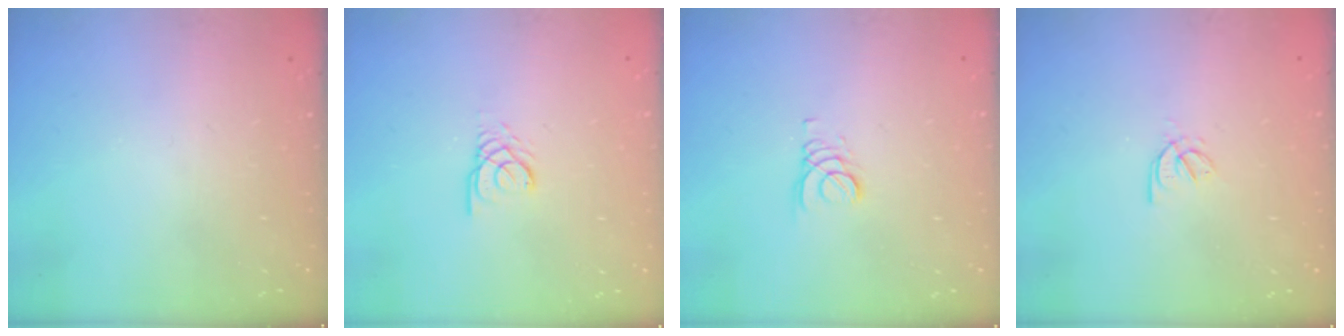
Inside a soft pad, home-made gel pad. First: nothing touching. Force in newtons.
{"total": 2.4, "press": 2.4, "slide": 0.1}
{"total": 2.4, "press": 2.4, "slide": 0.2}
{"total": 2.9, "press": 2.8, "slide": 0.8}